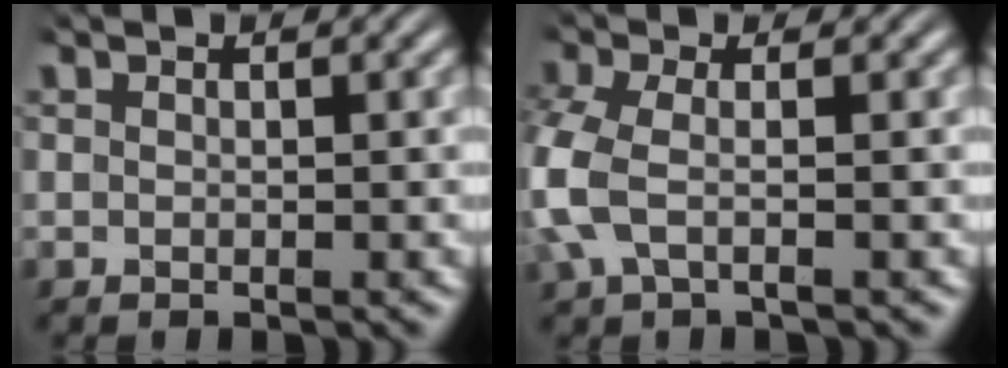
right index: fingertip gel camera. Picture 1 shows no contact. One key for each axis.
{"total": 4.3, "fx": -0.9, "fy": 3.0, "fz": 3.0, "tx": -0.107, "ty": -0.021, "tz": -0.008}